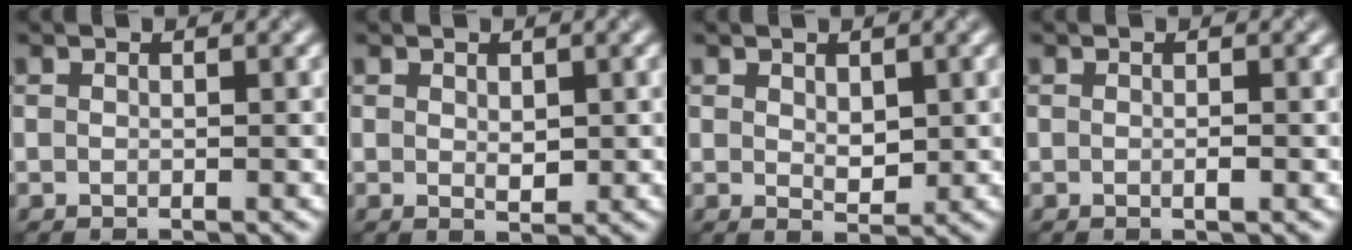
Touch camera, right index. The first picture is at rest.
{"total": 1.3, "force": [0.2, 0.7, 1.1], "torque": [-0.017, -0.004, 0.008]}
{"total": 1.8, "force": [0.5, 1.0, 1.4], "torque": [-0.023, -0.005, 0.014]}
{"total": 0.6, "force": [-0.2, 0.1, 0.6], "torque": [-0.011, -0.001, -0.003]}